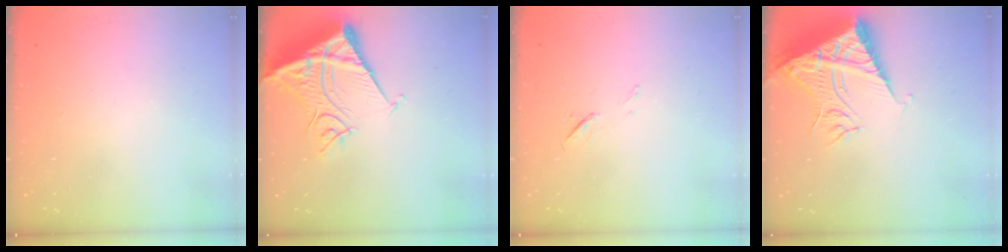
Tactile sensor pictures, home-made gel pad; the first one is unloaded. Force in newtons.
{"total": 16.9, "press": 16.7, "slide": 2.3}
{"total": 5.0, "press": 4.6, "slide": 1.9}
{"total": 12.5, "press": 12.5, "slide": 1.2}